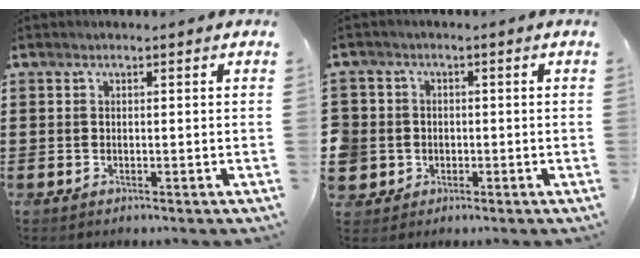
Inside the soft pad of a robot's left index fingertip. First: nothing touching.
{"total": 3.8, "force": [-0.6, 3.8, 0.2], "torque": [-0.036, 0.004, -0.020]}